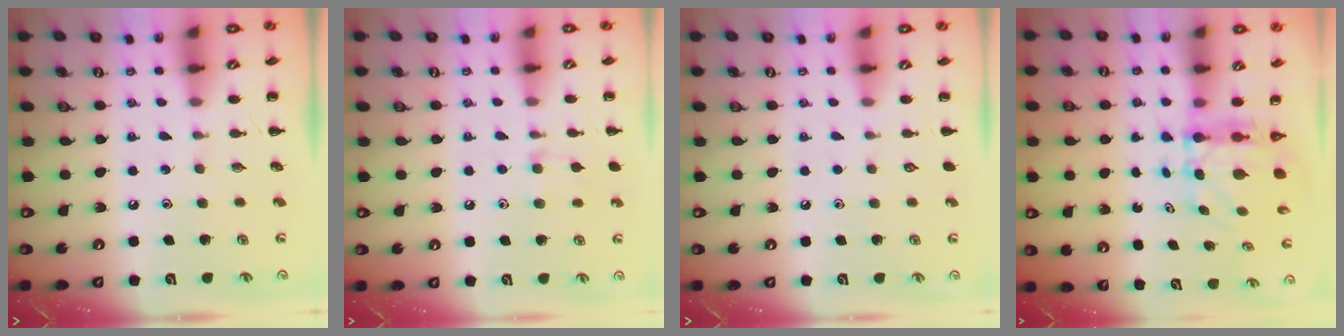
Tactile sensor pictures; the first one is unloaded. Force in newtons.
{"total": 7.4, "press": 7.0, "slide": 2.3}
{"total": 0.0}
{"total": 5.3, "press": 5.1, "slide": 1.5}